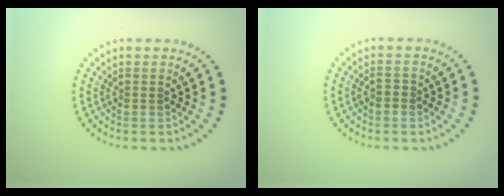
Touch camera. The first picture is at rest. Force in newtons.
{"total": 0.7, "press": 0.6, "slide": 0.3}